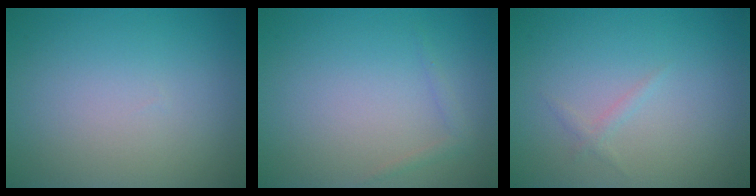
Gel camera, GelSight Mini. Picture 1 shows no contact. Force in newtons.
{"total": 0.7, "press": 0.7, "slide": 0.1}
{"total": 0.7, "press": 0.7, "slide": 0.1}